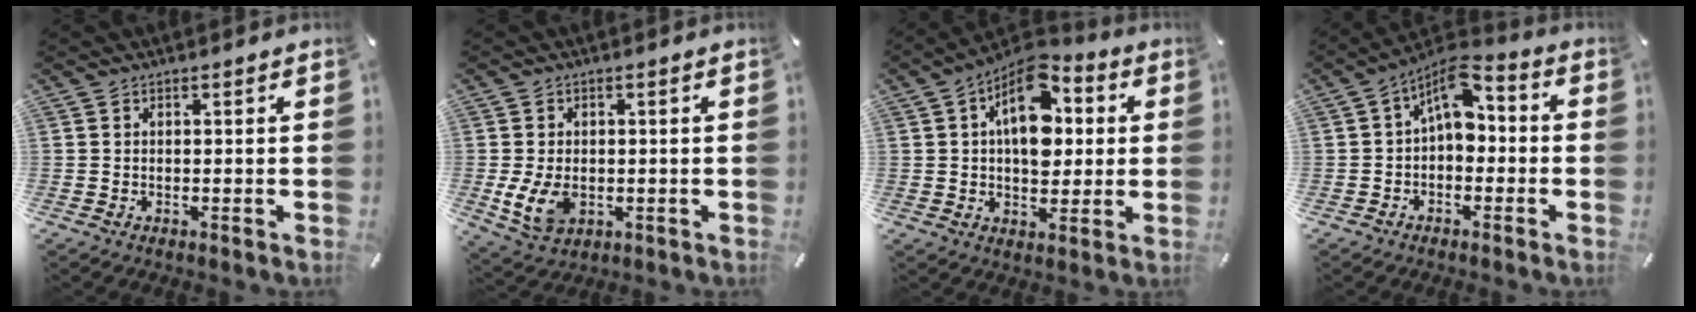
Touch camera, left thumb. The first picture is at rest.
{"total": 7.1, "force": [-0.9, 5.0, 4.9], "torque": [-0.098, -0.006, -0.018]}
{"total": 15.0, "force": [3.7, 10.0, 10.6], "torque": [-0.162, -0.019, 0.065]}
{"total": 8.0, "force": [1.5, 5.0, 6.0], "torque": [-0.107, -0.010, 0.025]}